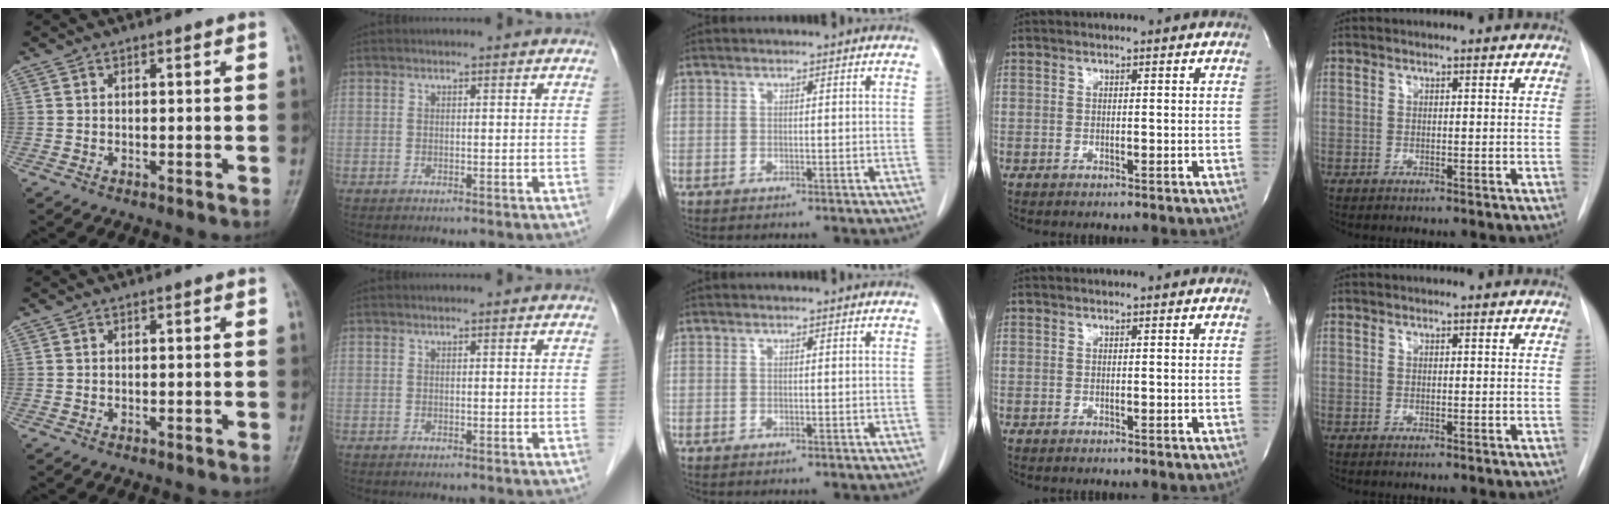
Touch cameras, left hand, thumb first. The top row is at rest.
{}